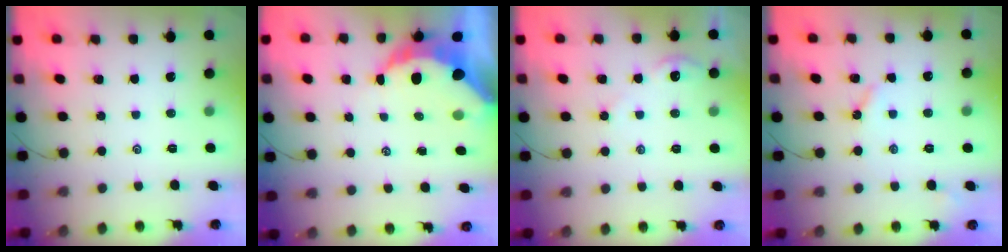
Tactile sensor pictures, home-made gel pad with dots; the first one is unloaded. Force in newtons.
{"total": 9.6, "press": 9.5, "slide": 1.3}
{"total": 2.4, "press": 2.4, "slide": 0.4}
{"total": 3.0, "press": 2.9, "slide": 0.6}